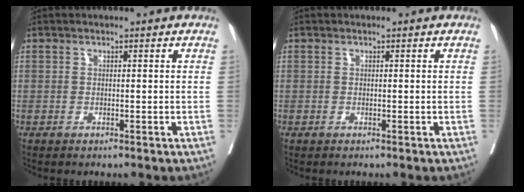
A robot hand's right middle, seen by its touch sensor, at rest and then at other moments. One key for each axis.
{"total": 0.0}